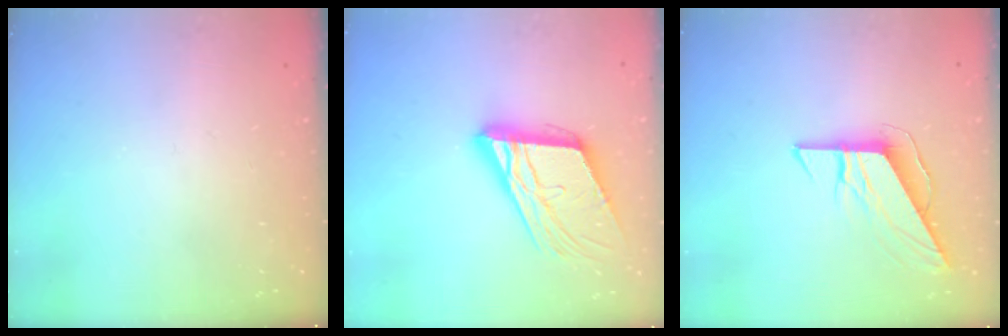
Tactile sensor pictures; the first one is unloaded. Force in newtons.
{"total": 18.4, "press": 18.1, "slide": 2.9}
{"total": 8.3, "press": 8.3, "slide": 0.2}